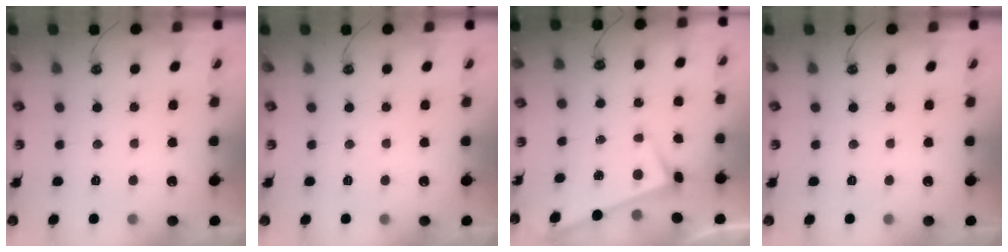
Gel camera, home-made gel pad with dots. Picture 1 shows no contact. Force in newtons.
{"total": 0.0}
{"total": 3.0, "press": 3.0, "slide": 0.2}
{"total": 0.0}